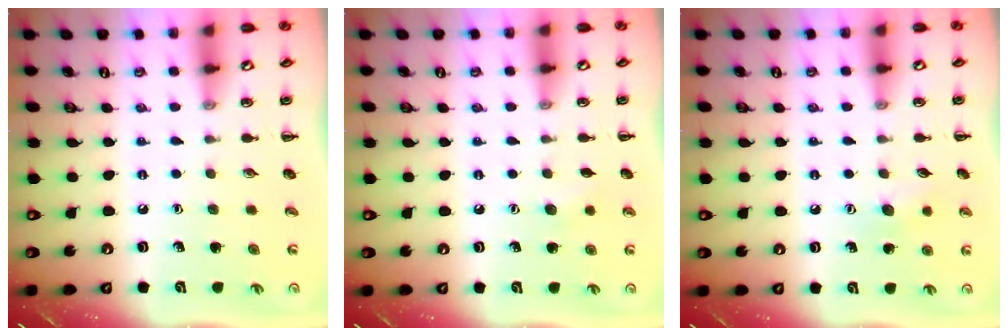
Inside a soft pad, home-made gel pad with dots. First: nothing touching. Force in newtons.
{"total": 5.0, "press": 4.8, "slide": 1.3}
{"total": 7.7, "press": 7.5, "slide": 1.8}